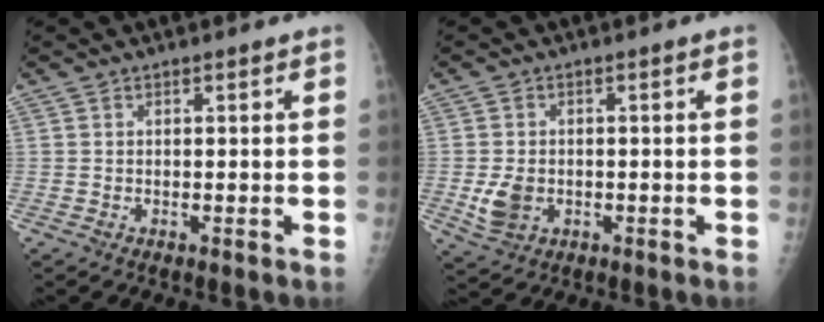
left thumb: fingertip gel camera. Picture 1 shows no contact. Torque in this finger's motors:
{"motor_torque": [-0.03, 0.06, 0.39, 0.14, 0.04]}